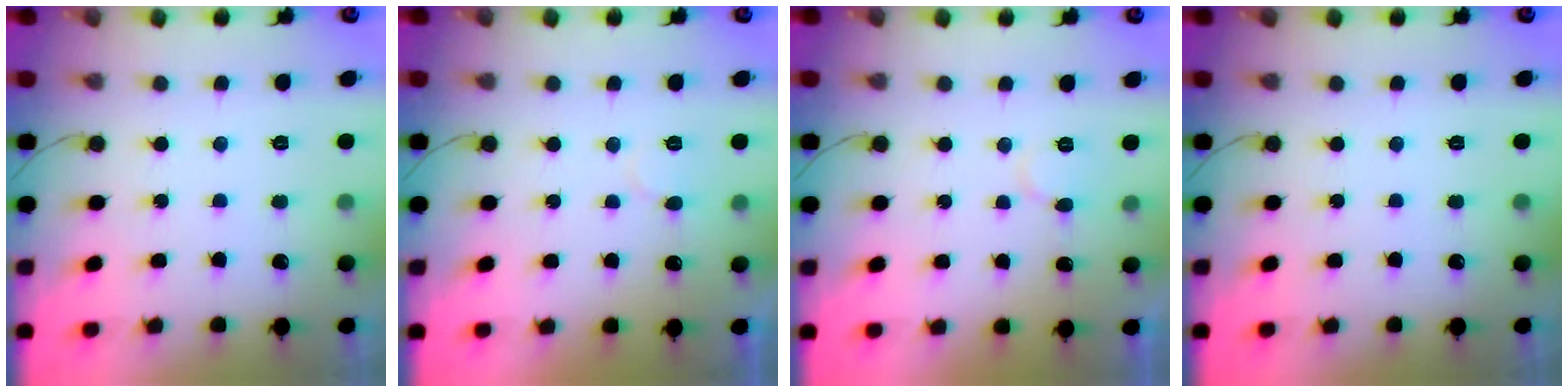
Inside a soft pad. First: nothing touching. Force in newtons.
{"total": 5.7, "press": 5.6, "slide": 0.4}
{"total": 5.3, "press": 5.2, "slide": 0.5}
{"total": 0.0}